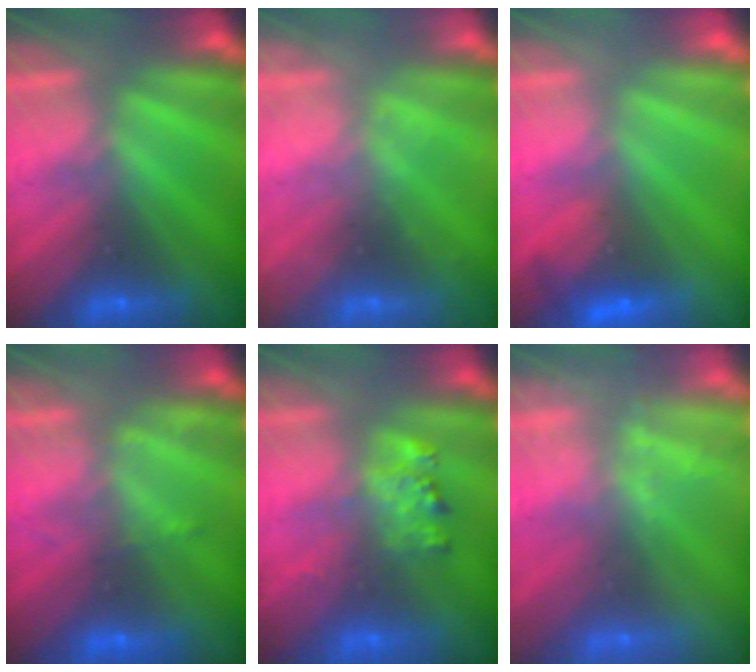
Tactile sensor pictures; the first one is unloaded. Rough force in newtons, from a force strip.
{"total": 2.4}
{"total": 7.4}
{"total": 2.3}
{"total": 2.2}
{"total": 2.4}